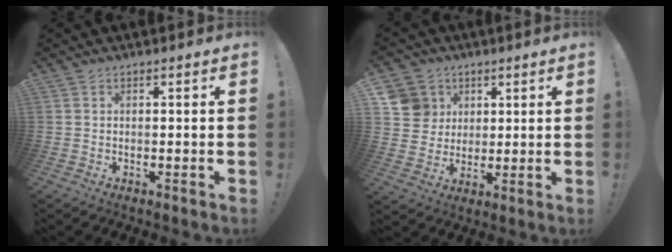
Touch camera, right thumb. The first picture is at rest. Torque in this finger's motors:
{"motor_torque": [0.04, 0.83, 0.17, -0.29, 0.00]}